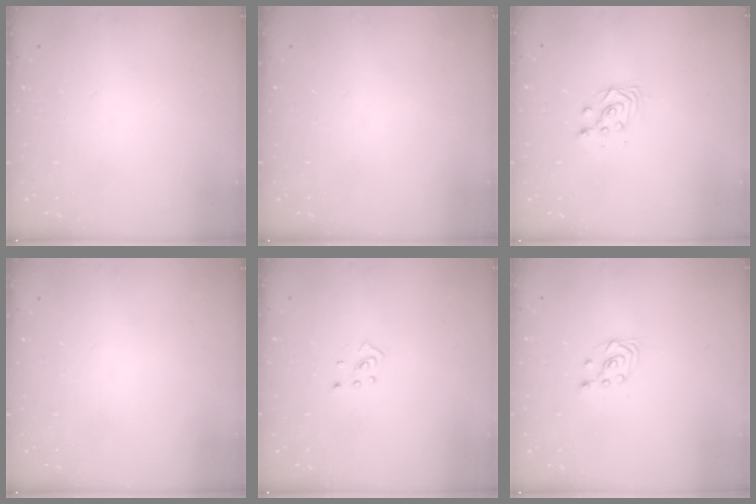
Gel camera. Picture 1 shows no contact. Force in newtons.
{"total": 0.0}
{"total": 3.0, "press": 3.0, "slide": 0.2}
{"total": 0.0}
{"total": 2.0, "press": 1.9, "slide": 0.8}
{"total": 2.5, "press": 2.2, "slide": 1.2}